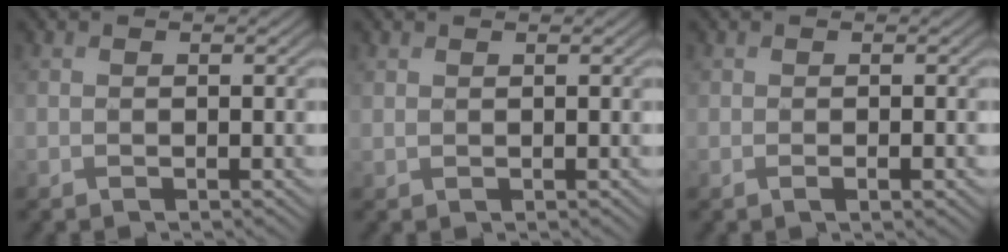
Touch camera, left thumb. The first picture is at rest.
{"total": 0.7, "force": [0.6, 0.3, 0.3], "torque": [-0.013, -0.001, 0.014]}
{"total": 1.3, "force": [-0.5, 0.3, 1.2], "torque": [-0.022, -0.003, -0.008]}